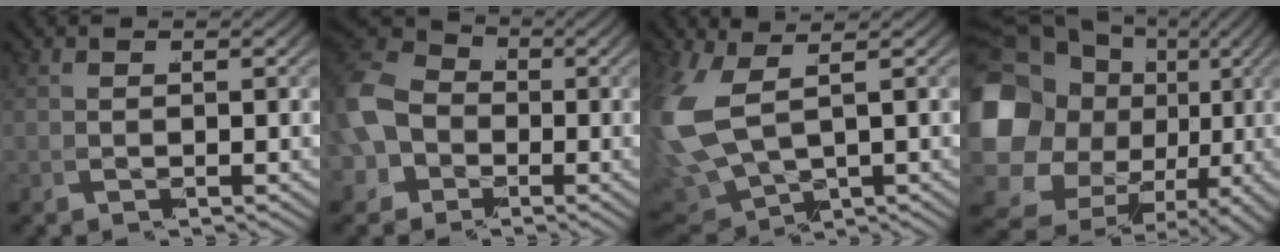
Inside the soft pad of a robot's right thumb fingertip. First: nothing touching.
{"total": 9.7, "force": [0.1, 8.3, 5.0], "torque": [-0.122, -0.015, 0.001]}
{"total": 8.5, "force": [0.8, 5.7, 6.2], "torque": [-0.183, -0.042, 0.051]}
{"total": 16.6, "force": [1.1, 13.3, 9.8], "torque": [-0.229, -0.053, 0.036]}